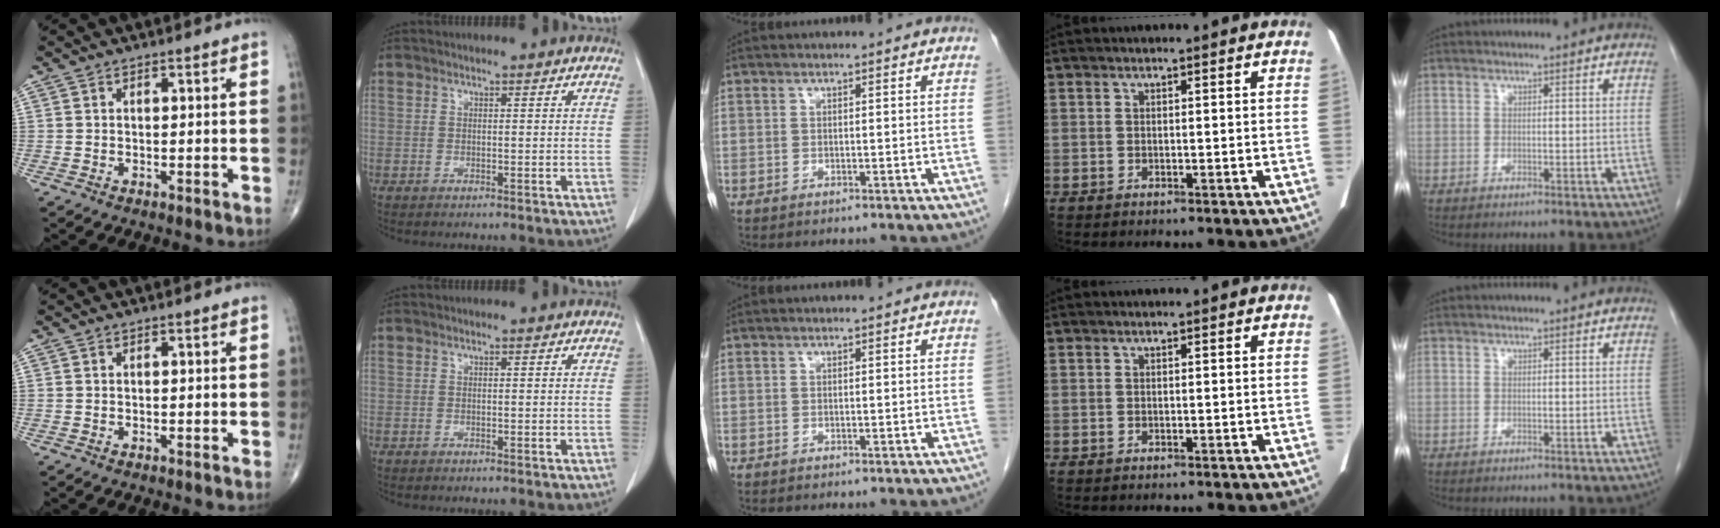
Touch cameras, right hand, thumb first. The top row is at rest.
{}